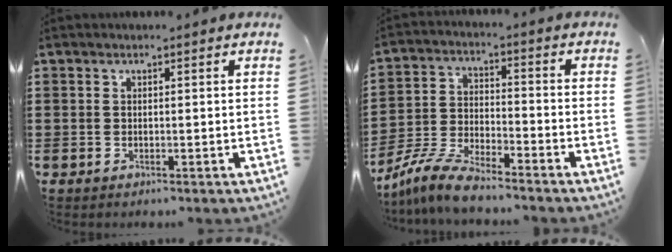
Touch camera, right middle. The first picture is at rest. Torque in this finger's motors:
{"motor_torque": [1.80, -0.34, 0.13, 0.11]}